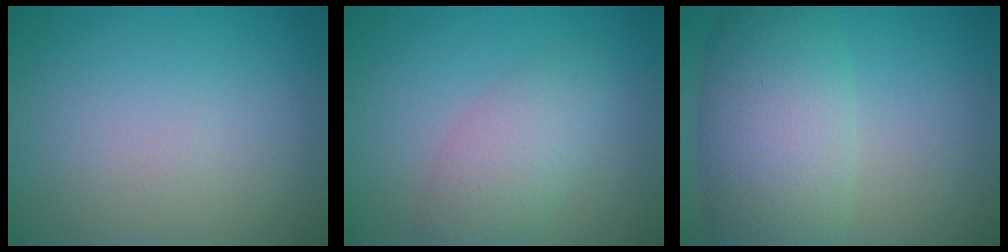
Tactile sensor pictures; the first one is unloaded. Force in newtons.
{"total": 2.7, "press": 2.7, "slide": 0.2}
{"total": 8.1, "press": 8.1, "slide": 0.5}